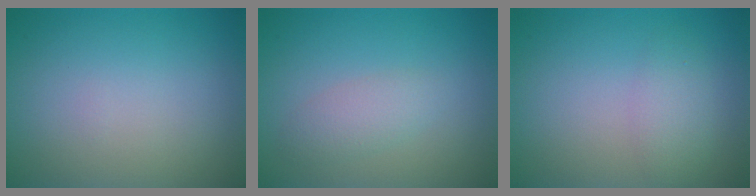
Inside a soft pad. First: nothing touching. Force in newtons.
{"total": 1.8, "press": 1.8, "slide": 0.1}
{"total": 2.2, "press": 2.2, "slide": 0.1}